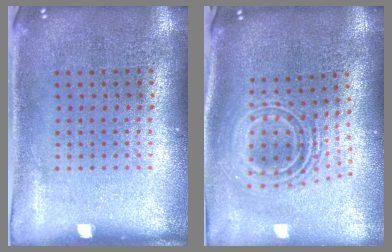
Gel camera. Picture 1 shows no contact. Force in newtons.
{"total": 2.3, "press": 1.7, "slide": 1.6}